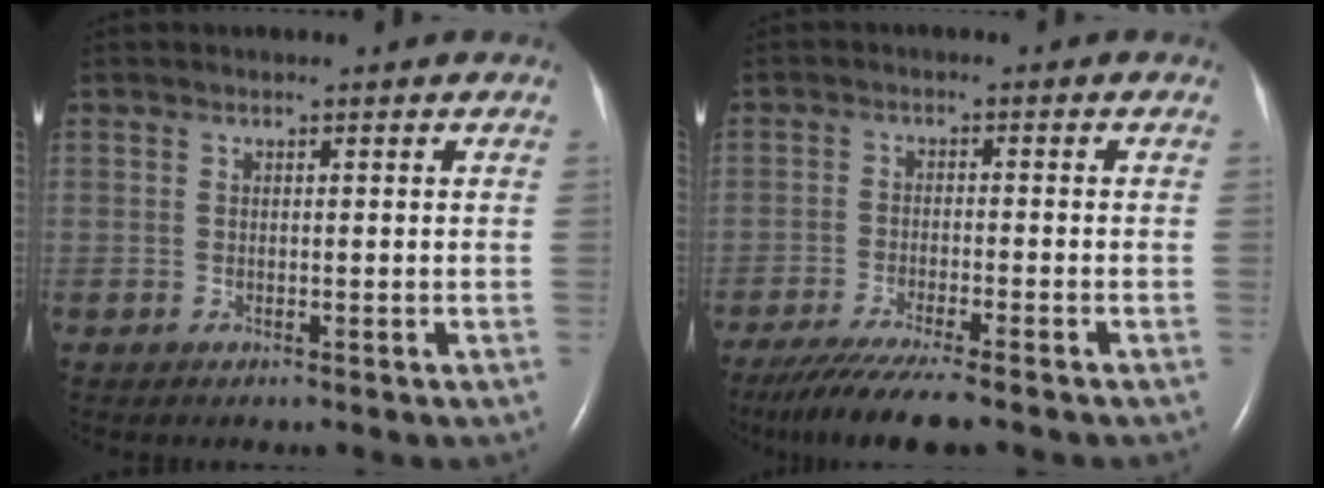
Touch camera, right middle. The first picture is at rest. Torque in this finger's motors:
{"motor_torque": [0.62, -0.62, 0.14, 0.04]}